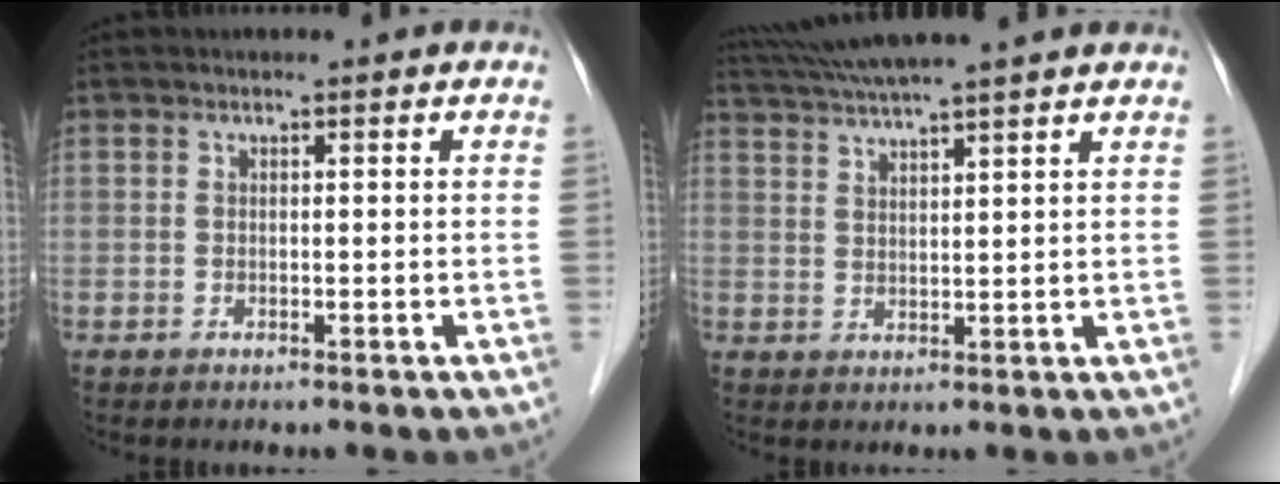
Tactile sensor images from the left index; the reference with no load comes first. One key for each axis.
{"total": 9.7, "fx": 8.6, "fy": -1.4, "fz": 4.3, "tx": -0.079, "ty": 0.030, "tz": 0.131}